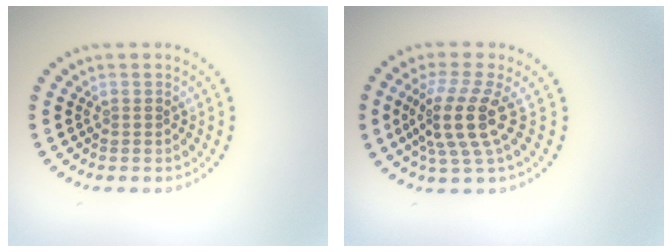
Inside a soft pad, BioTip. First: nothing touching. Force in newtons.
{"total": 4.3, "press": 3.3, "slide": 2.8}